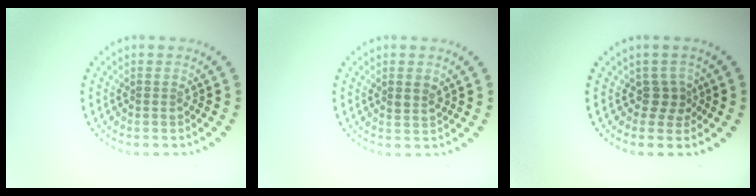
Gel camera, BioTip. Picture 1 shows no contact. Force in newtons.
{"total": 1.3, "press": 1.2, "slide": 0.4}
{"total": 2.0, "press": 1.4, "slide": 1.4}